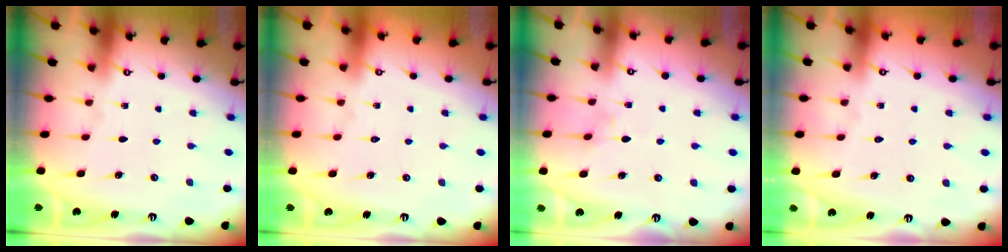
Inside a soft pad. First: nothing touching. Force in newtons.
{"total": 1.7, "press": 1.7, "slide": 0.1}
{"total": 2.3, "press": 2.3, "slide": 0.3}
{"total": 1.4, "press": 1.4, "slide": 0.1}